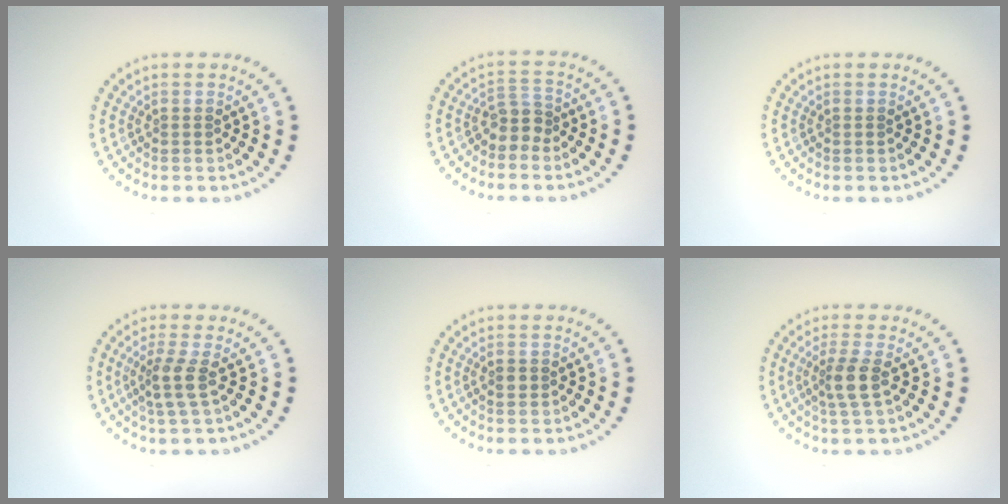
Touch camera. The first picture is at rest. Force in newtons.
{"total": 2.1, "press": 1.6, "slide": 1.4}
{"total": 0.0}
{"total": 2.3, "press": 1.9, "slide": 1.4}
{"total": 1.0, "press": 1.0, "slide": 0.1}
{"total": 2.4, "press": 2.0, "slide": 1.4}